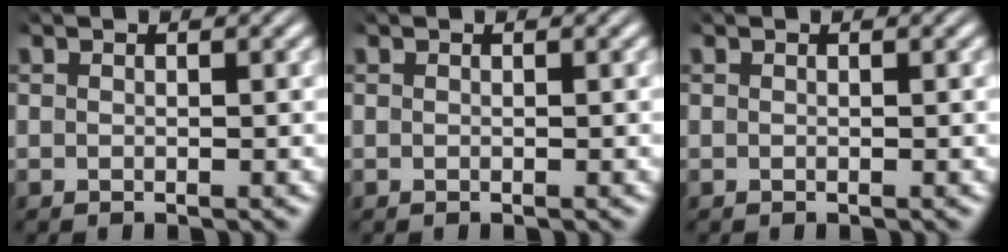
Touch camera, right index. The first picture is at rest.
{"total": 0.0}
{"total": 0.0}